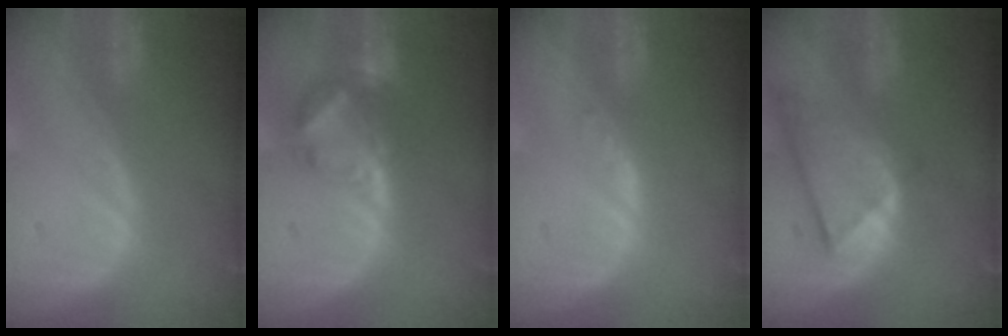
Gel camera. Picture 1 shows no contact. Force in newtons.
{"total": 7.2, "press": 6.3, "slide": 3.4}
{"total": 1.2, "press": 1.2, "slide": 0.1}
{"total": 8.8, "press": 7.6, "slide": 4.3}